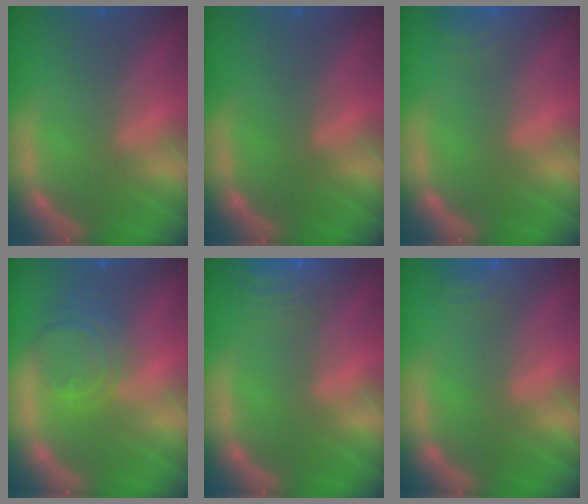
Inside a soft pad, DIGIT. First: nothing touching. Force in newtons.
{"total": 0.0}
{"total": 3.0}
{"total": 5.0}
{"total": 9.1}
{"total": 4.0}